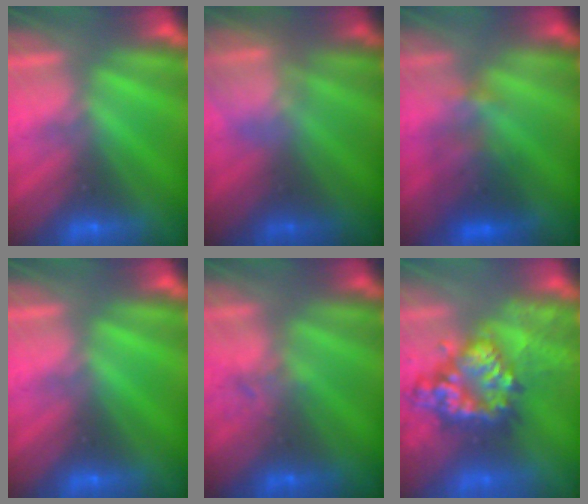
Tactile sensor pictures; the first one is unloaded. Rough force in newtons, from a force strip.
{"total": 4.8}
{"total": 3.8}
{"total": 0.0}
{"total": 1.7}
{"total": 5.7}